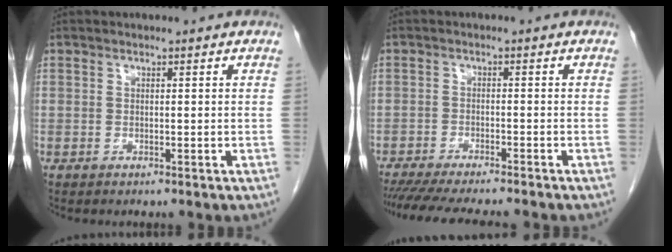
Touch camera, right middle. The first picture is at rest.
{"total": 11.6, "force": [-10.2, 0.9, 5.5], "torque": [-0.074, -0.020, -0.146]}